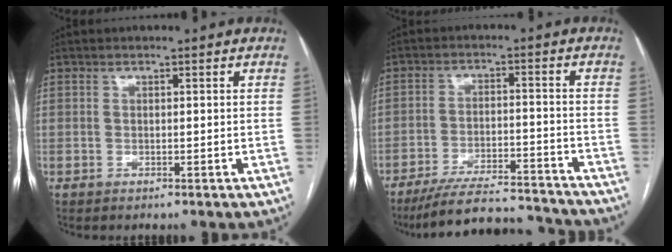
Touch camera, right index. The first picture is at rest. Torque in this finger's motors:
{"motor_torque": [0.98, -1.16, 0.29, 0.05]}